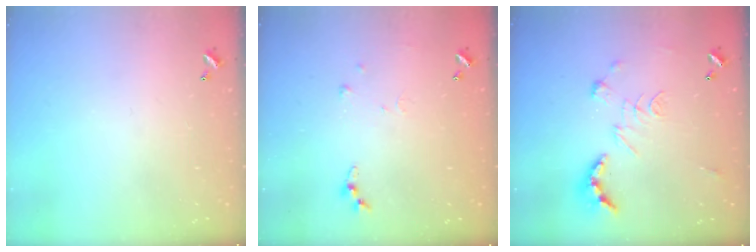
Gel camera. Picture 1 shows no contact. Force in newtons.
{"total": 5.1, "press": 5.0, "slide": 0.8}
{"total": 2.5, "press": 2.0, "slide": 1.5}